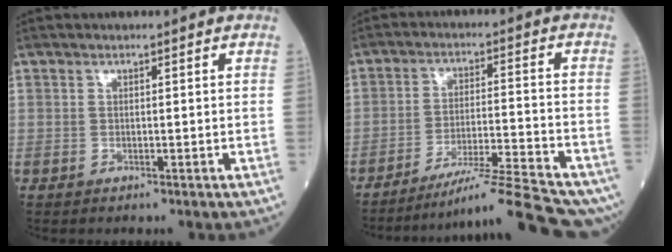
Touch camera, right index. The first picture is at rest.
{"total": 13.2, "force": [-11.8, -1.8, 5.7], "torque": [-0.079, 0.001, -0.187]}